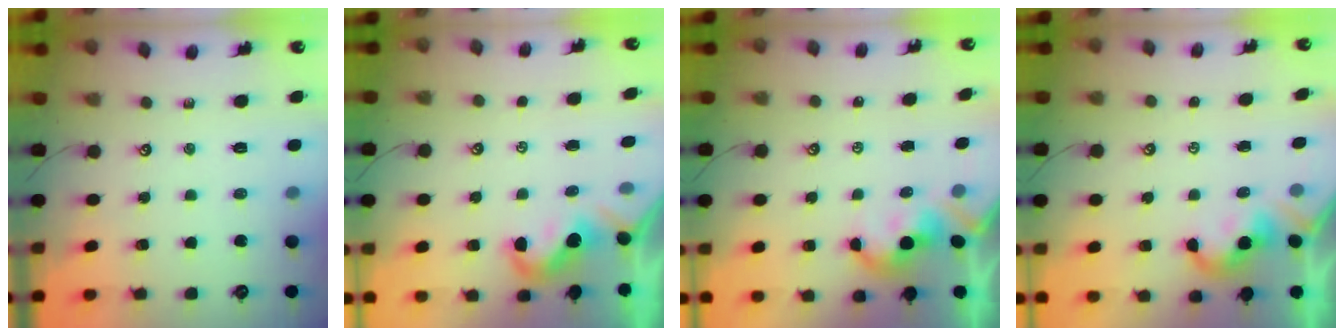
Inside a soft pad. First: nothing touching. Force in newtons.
{"total": 2.1, "press": 2.0, "slide": 0.5}
{"total": 3.8, "press": 3.7, "slide": 0.6}
{"total": 2.1, "press": 2.0, "slide": 0.5}